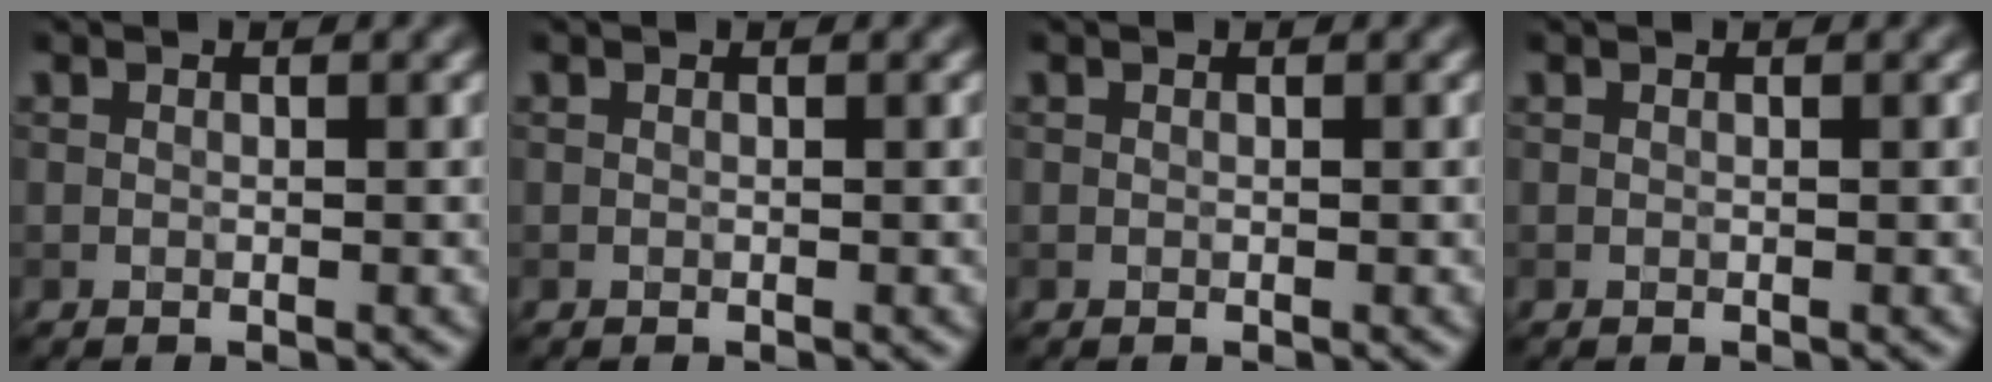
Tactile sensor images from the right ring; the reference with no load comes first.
{"total": 0.0}
{"total": 0.0}
{"total": 0.0}